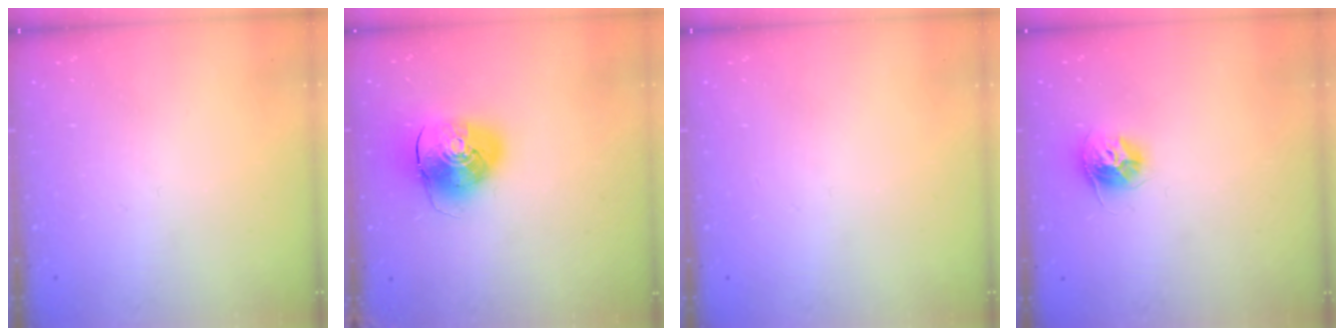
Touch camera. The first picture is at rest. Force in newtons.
{"total": 10.8, "press": 10.6, "slide": 1.9}
{"total": 0.0}
{"total": 10.5, "press": 10.4, "slide": 0.8}